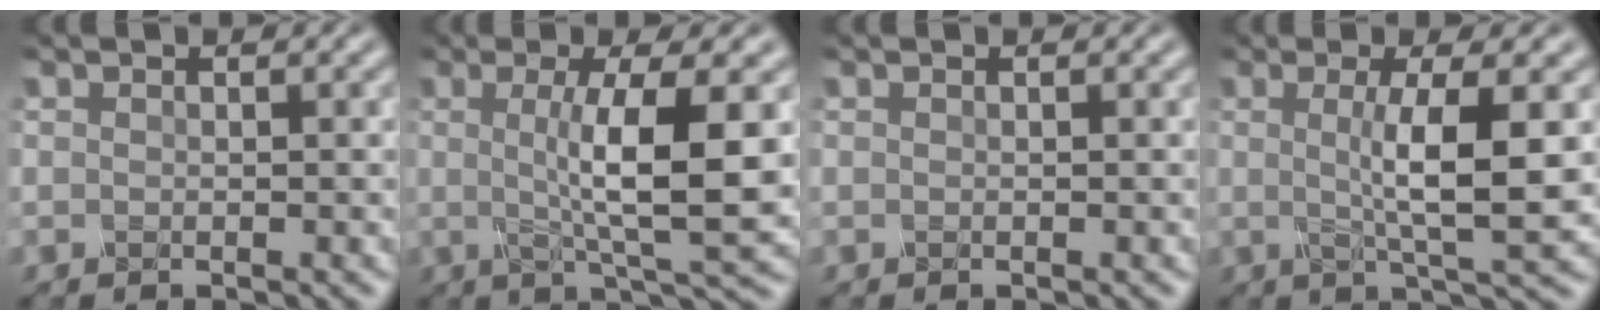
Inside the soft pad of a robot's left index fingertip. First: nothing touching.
{"total": 7.8, "force": [0.5, 1.5, 7.7], "torque": [-0.113, -0.002, 0.009]}
{"total": 0.0}
{"total": 6.1, "force": [0.4, 1.1, 6.0], "torque": [-0.096, 0.001, 0.006]}